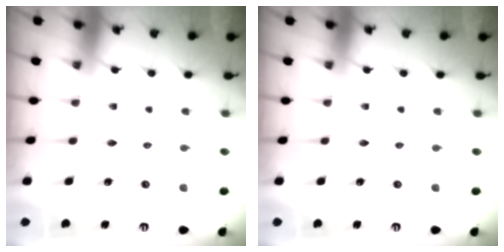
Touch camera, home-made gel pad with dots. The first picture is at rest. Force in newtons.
{"total": 0.0}